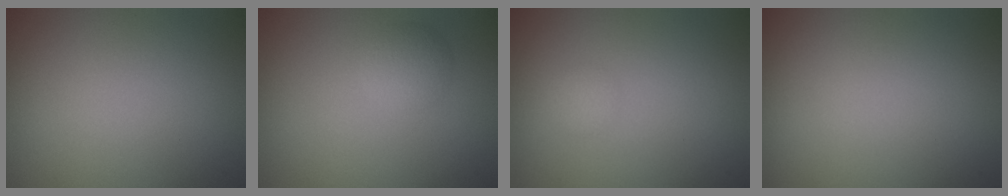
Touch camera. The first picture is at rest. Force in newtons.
{"total": 2.0, "press": 2.0, "slide": 0.0}
{"total": 1.0, "press": 1.0, "slide": 0.1}
{"total": 0.0}